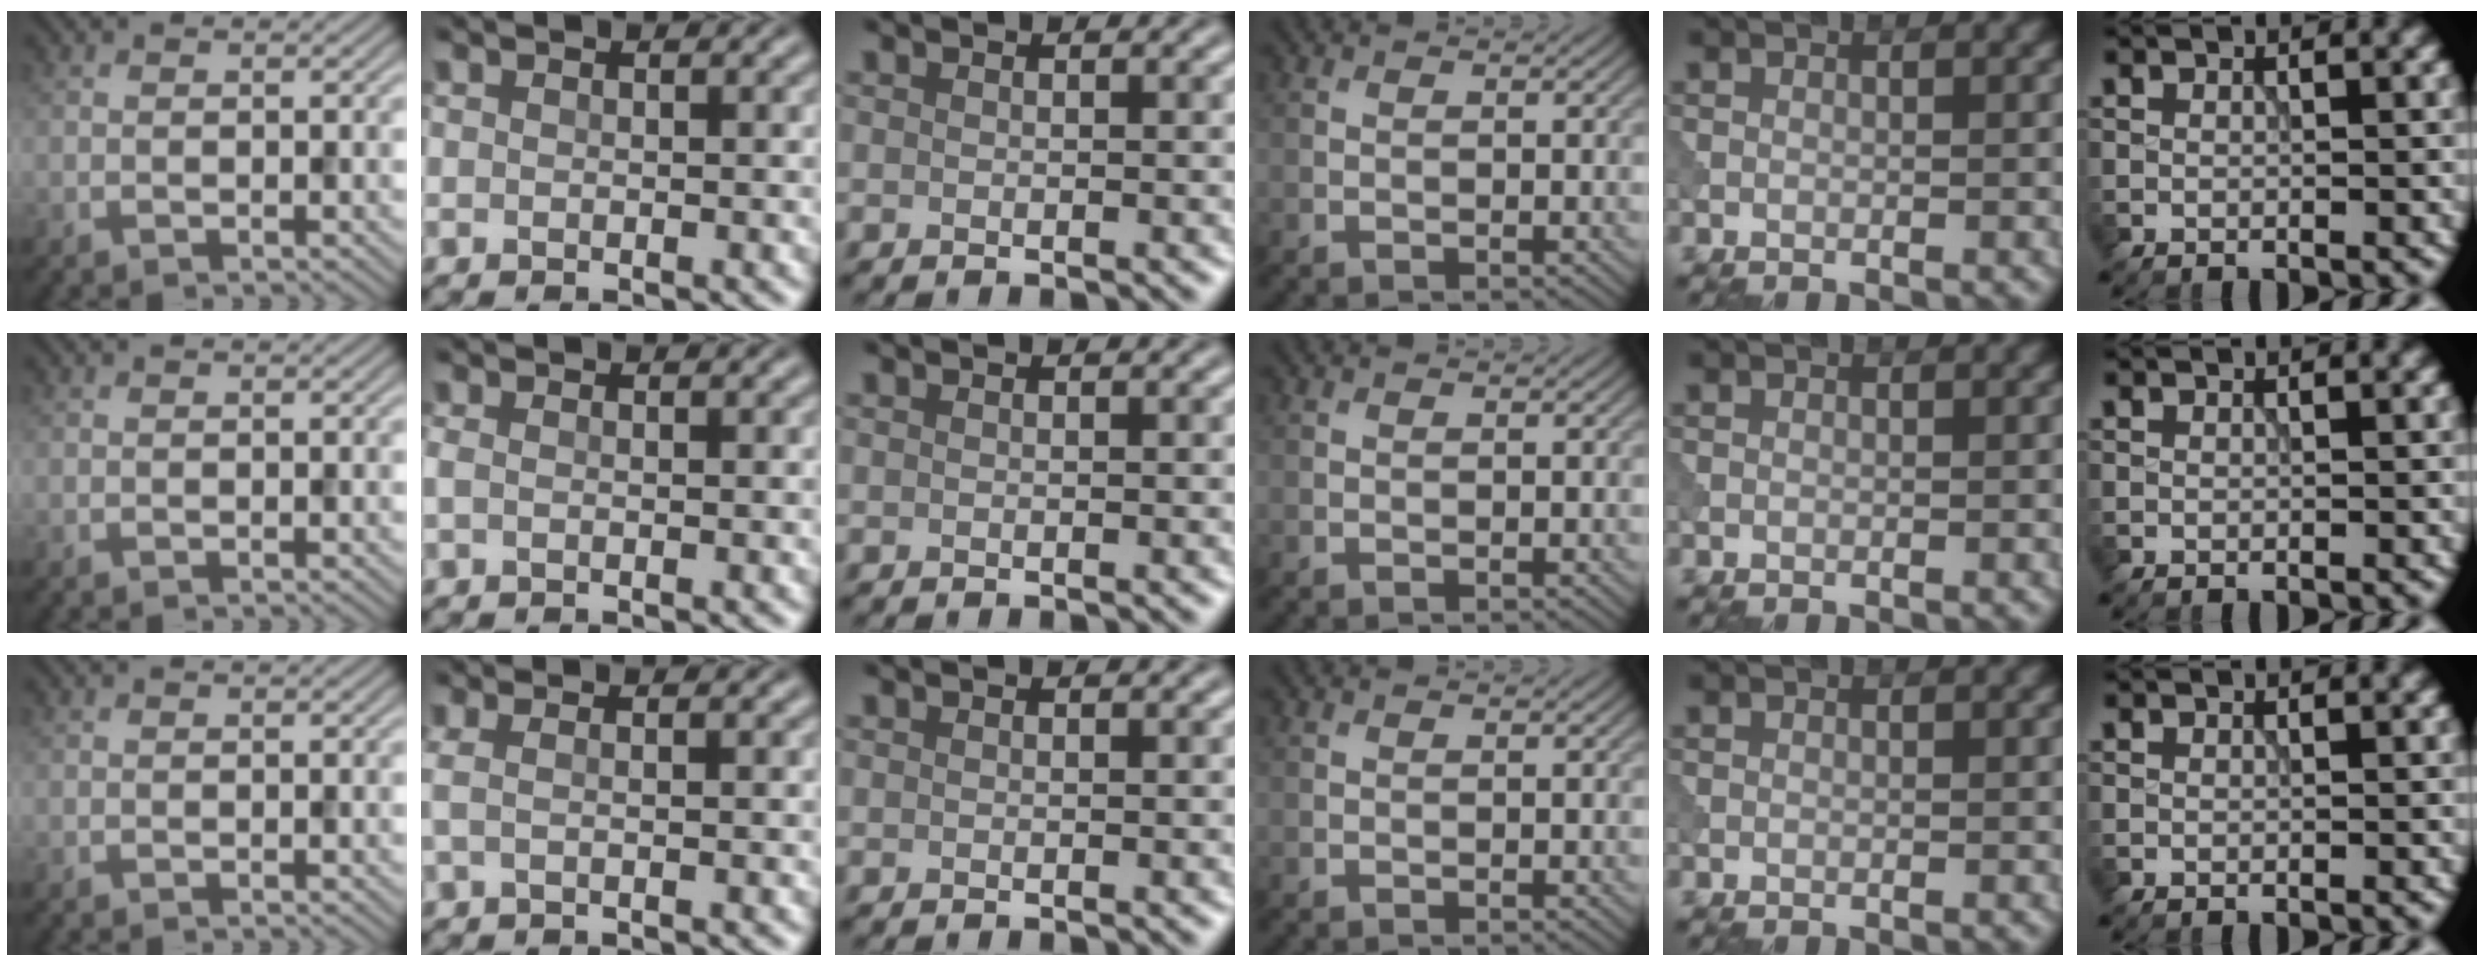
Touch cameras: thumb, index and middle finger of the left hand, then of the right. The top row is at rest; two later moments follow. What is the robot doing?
{"motion": "wipe", "object": "makeup brush"}